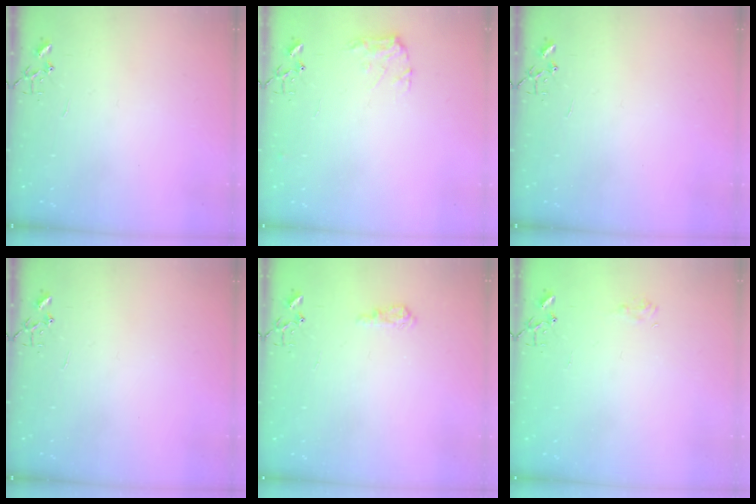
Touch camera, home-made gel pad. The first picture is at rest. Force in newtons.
{"total": 7.9, "press": 7.9, "slide": 0.1}
{"total": 0.0}
{"total": 0.0}
{"total": 8.1, "press": 8.1, "slide": 1.0}
{"total": 6.9, "press": 6.8, "slide": 0.8}